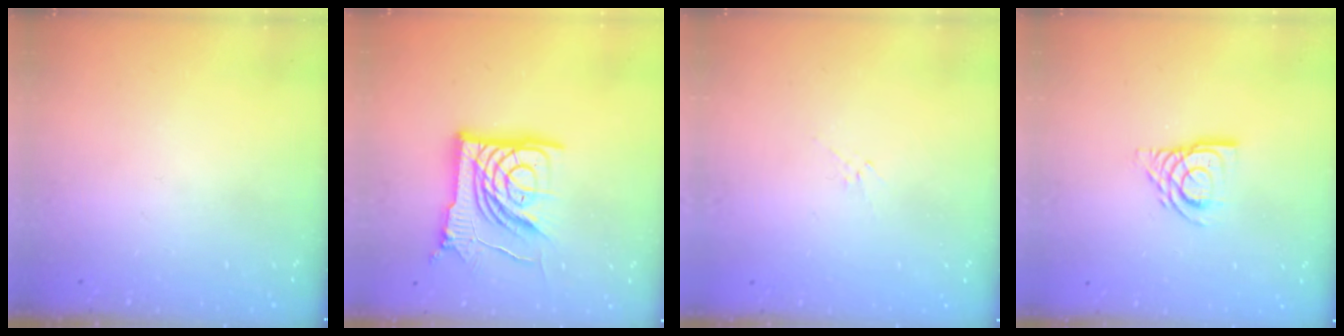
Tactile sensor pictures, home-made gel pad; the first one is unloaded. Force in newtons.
{"total": 19.2, "press": 19.1, "slide": 2.1}
{"total": 2.1, "press": 2.0, "slide": 0.6}
{"total": 9.4, "press": 9.4, "slide": 1.1}